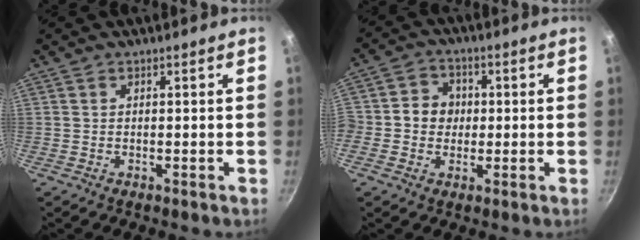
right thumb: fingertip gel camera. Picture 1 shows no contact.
{"total": 6.1, "force": [0.0, 5.6, 2.4], "torque": [-0.011, 0.007, -0.019]}